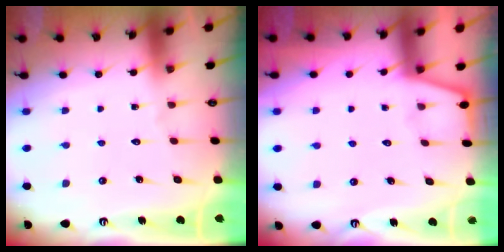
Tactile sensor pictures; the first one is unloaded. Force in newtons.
{"total": 1.1, "press": 1.0, "slide": 0.2}